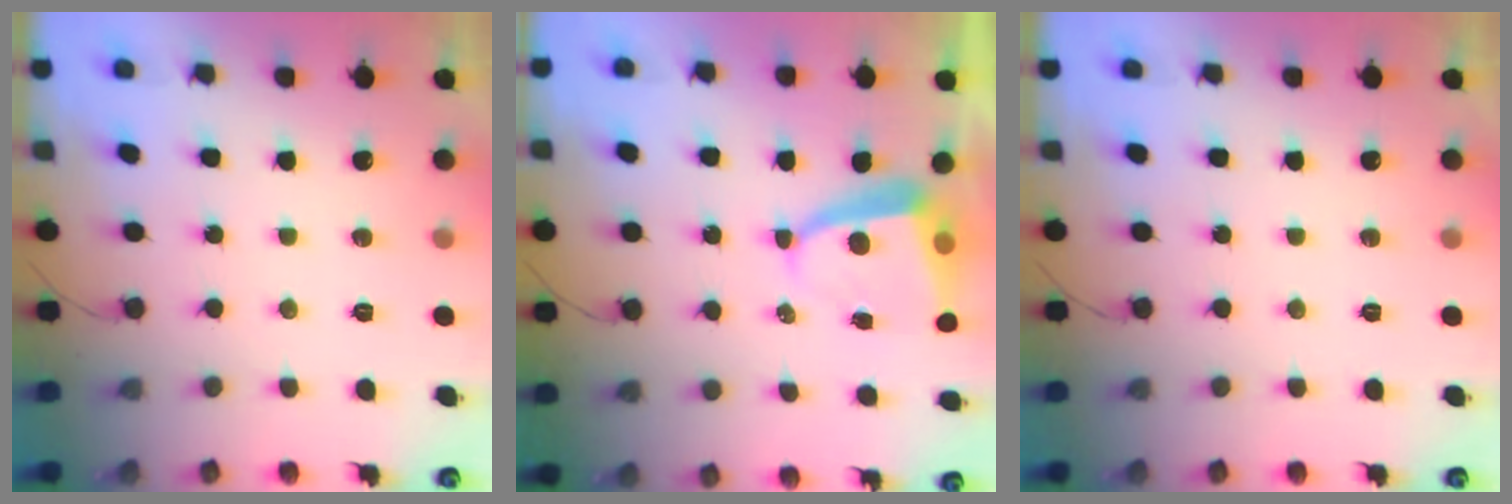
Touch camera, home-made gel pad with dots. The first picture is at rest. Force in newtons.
{"total": 6.1, "press": 6.1, "slide": 0.7}
{"total": 0.0}